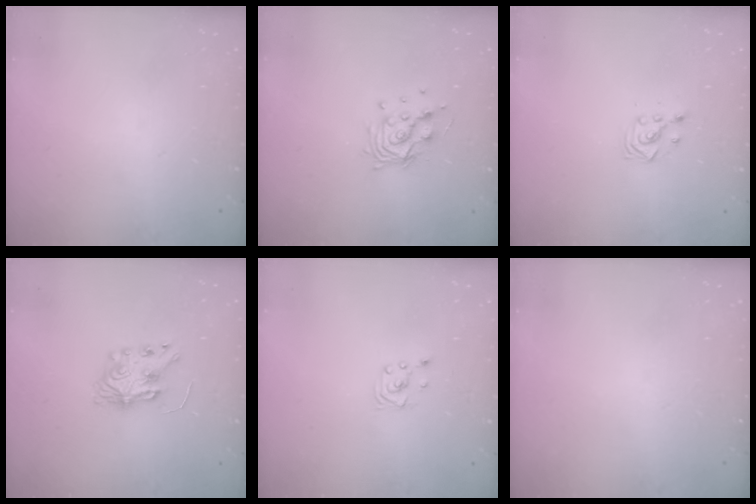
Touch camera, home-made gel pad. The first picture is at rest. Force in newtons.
{"total": 10.5, "press": 10.5, "slide": 0.6}
{"total": 2.9, "press": 2.9, "slide": 0.3}
{"total": 7.5, "press": 7.5, "slide": 0.3}
{"total": 2.0, "press": 2.0, "slide": 0.1}
{"total": 0.0}